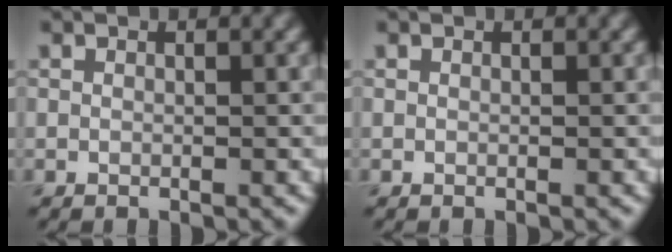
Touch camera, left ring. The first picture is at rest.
{"total": 0.0}